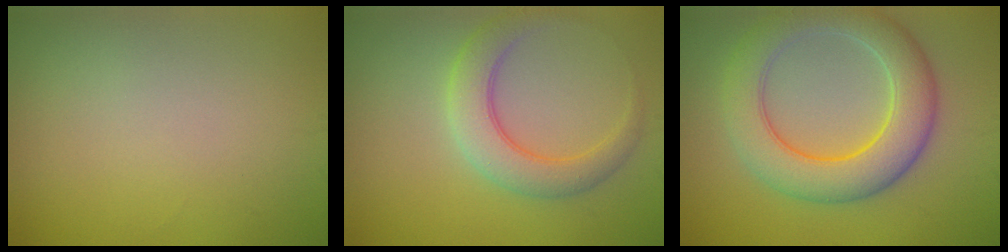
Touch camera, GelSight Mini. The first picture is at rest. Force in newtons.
{"total": 4.1, "press": 4.1, "slide": 0.1}
{"total": 7.4, "press": 7.4, "slide": 0.3}